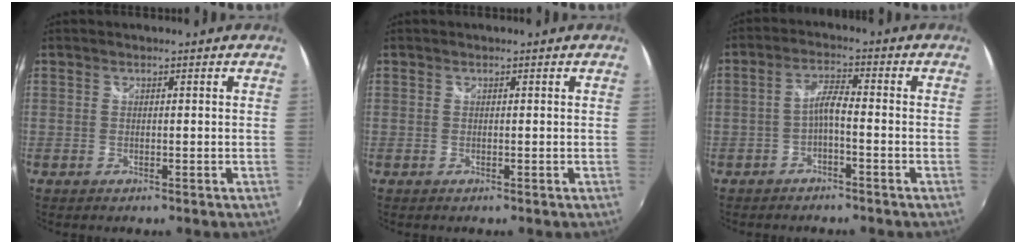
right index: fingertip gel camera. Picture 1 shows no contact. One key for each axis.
{"total": 0.0}
{"total": 3.5, "fx": -1.7, "fy": 0.6, "fz": 3.0, "tx": -0.064, "ty": 0.009, "tz": -0.033}